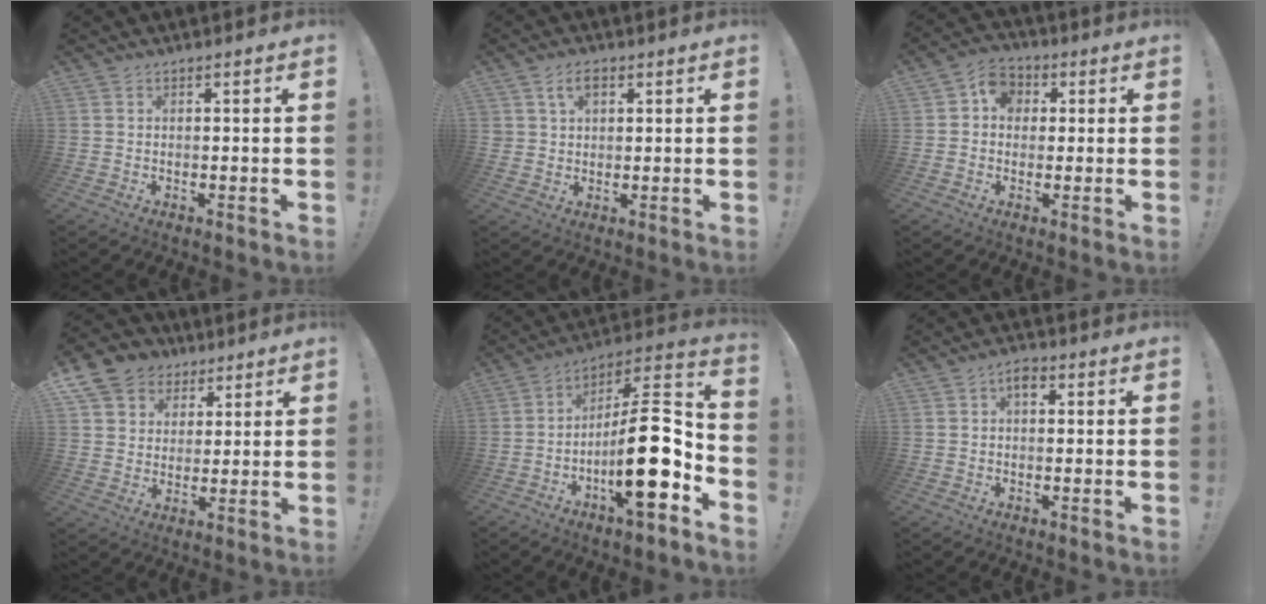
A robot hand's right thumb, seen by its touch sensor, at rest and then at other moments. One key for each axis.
{"total": 5.0, "fx": 2.4, "fy": 3.4, "fz": 2.8, "tx": -0.051, "ty": 0.002, "tz": 0.044}
{"total": 7.1, "fx": 1.1, "fy": 6.1, "fz": 3.4, "tx": -0.051, "ty": 0.009, "tz": 0.022}
{"total": 10.9, "fx": 5.4, "fy": 8.9, "fz": 3.3, "tx": -0.049, "ty": -0.031, "tz": 0.110}
{"total": 21.0, "fx": -5.5, "fy": 6.5, "fz": 19.2, "tx": -0.314, "ty": 0.029, "tz": -0.085}
{"total": 3.3, "fx": 0.7, "fy": 1.9, "fz": 2.6, "tx": -0.042, "ty": 0.007, "tz": 0.009}